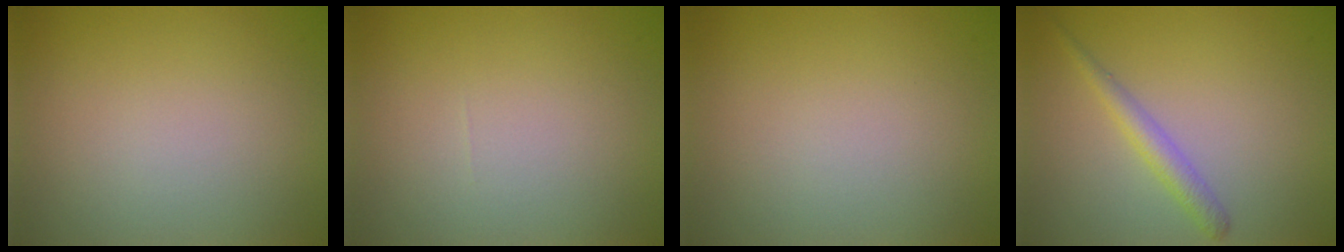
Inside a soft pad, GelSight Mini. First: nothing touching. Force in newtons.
{"total": 0.0}
{"total": 0.0}
{"total": 2.0, "press": 2.0, "slide": 0.1}